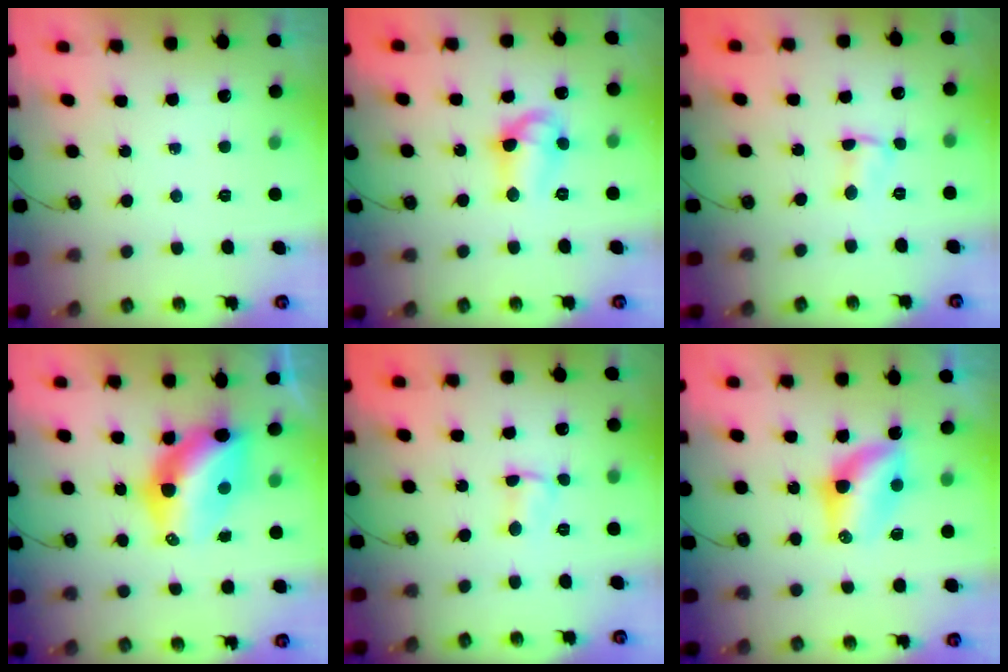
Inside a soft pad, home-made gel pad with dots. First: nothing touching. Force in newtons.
{"total": 9.9, "press": 9.8, "slide": 0.8}
{"total": 1.7, "press": 1.7, "slide": 0.3}
{"total": 10.4, "press": 10.4, "slide": 0.9}
{"total": 1.9, "press": 1.9, "slide": 0.3}
{"total": 6.8, "press": 6.8, "slide": 0.5}